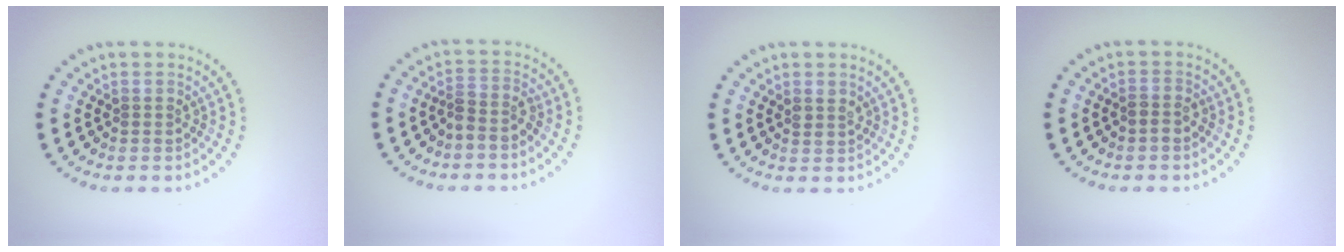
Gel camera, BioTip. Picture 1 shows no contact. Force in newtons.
{"total": 1.9, "press": 1.5, "slide": 1.2}
{"total": 1.0, "press": 0.9, "slide": 0.5}
{"total": 1.0, "press": 0.8, "slide": 0.5}